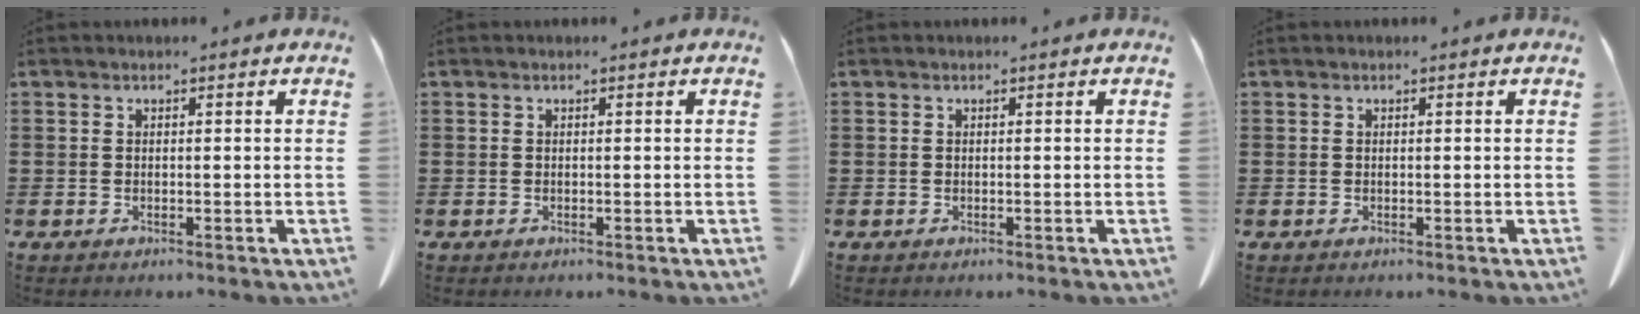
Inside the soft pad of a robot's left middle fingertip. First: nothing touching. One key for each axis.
{"total": 0.0}
{"total": 0.0}
{"total": 0.0}